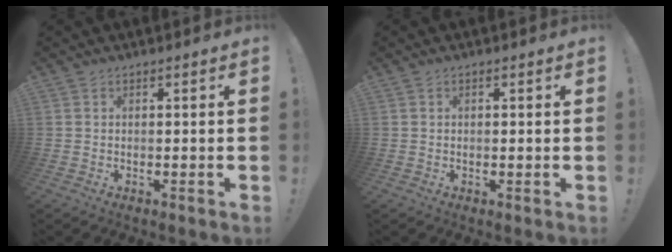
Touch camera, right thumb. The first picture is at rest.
{"total": 0.5, "force": [0.0, 0.2, 0.5], "torque": [-0.008, 0.002, 0.000]}